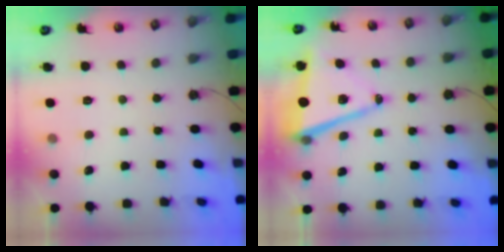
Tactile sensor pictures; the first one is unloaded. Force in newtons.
{"total": 11.3, "press": 11.1, "slide": 2.1}